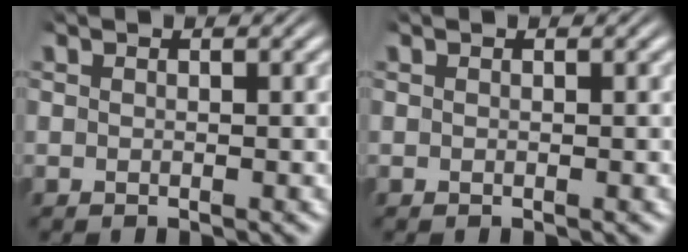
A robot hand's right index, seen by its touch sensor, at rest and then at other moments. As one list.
[{"total": 0.0}]